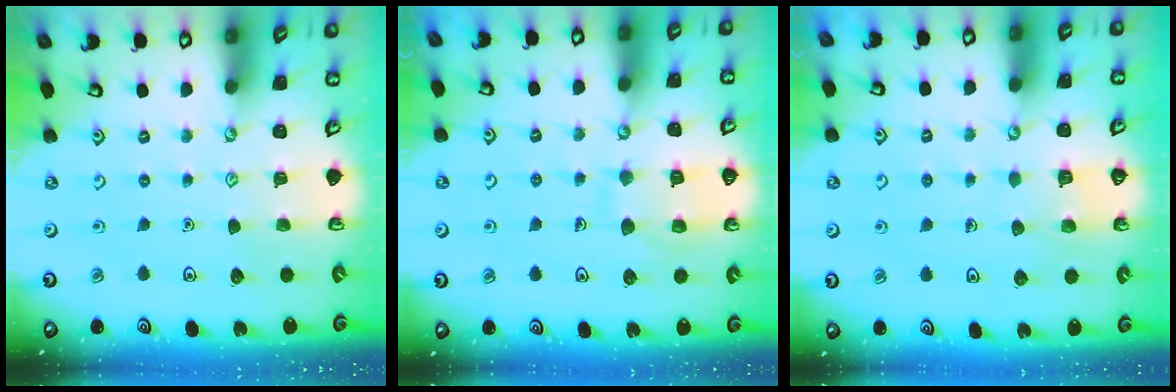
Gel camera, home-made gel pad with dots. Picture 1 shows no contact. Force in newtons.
{"total": 8.2, "press": 8.1, "slide": 0.9}
{"total": 4.2, "press": 4.2, "slide": 0.4}